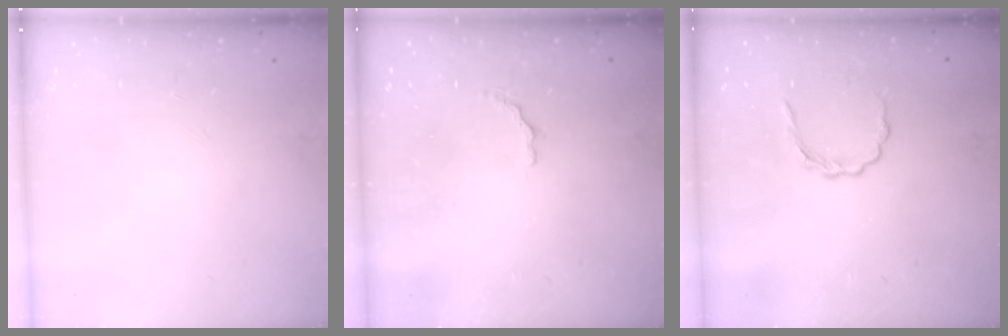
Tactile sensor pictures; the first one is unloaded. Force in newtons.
{"total": 2.6, "press": 2.5, "slide": 0.9}
{"total": 3.9, "press": 3.7, "slide": 1.2}